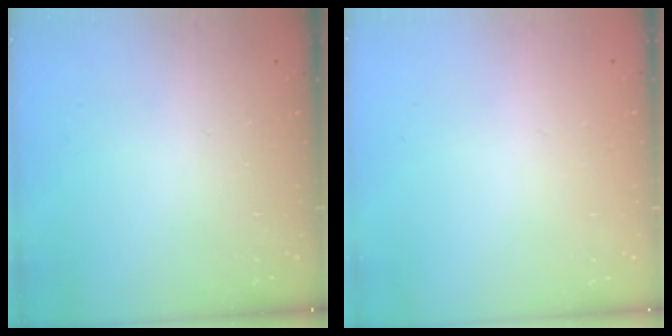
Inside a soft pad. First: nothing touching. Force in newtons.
{"total": 0.0}